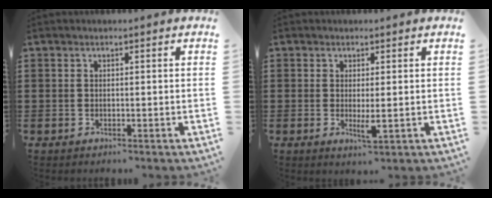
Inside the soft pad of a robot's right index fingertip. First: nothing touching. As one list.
[{"total": 2.6, "force": [-0.1, 0.5, 2.5], "torque": [-0.054, -0.006, -0.003]}]